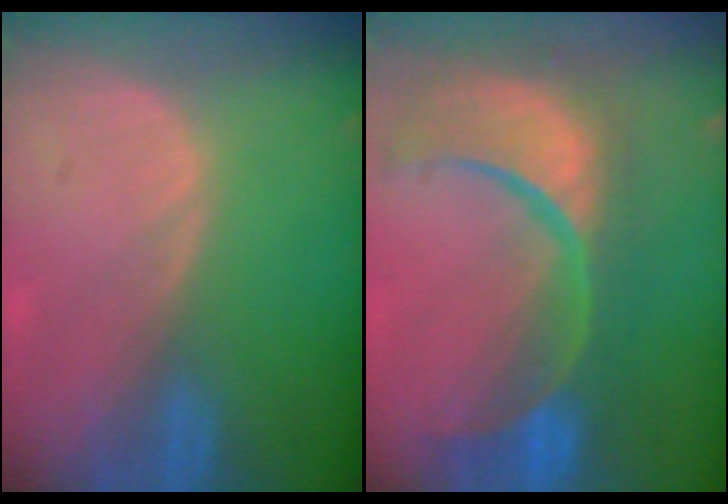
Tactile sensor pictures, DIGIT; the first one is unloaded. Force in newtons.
{"total": 13.9, "press": 11.0, "slide": 8.5}